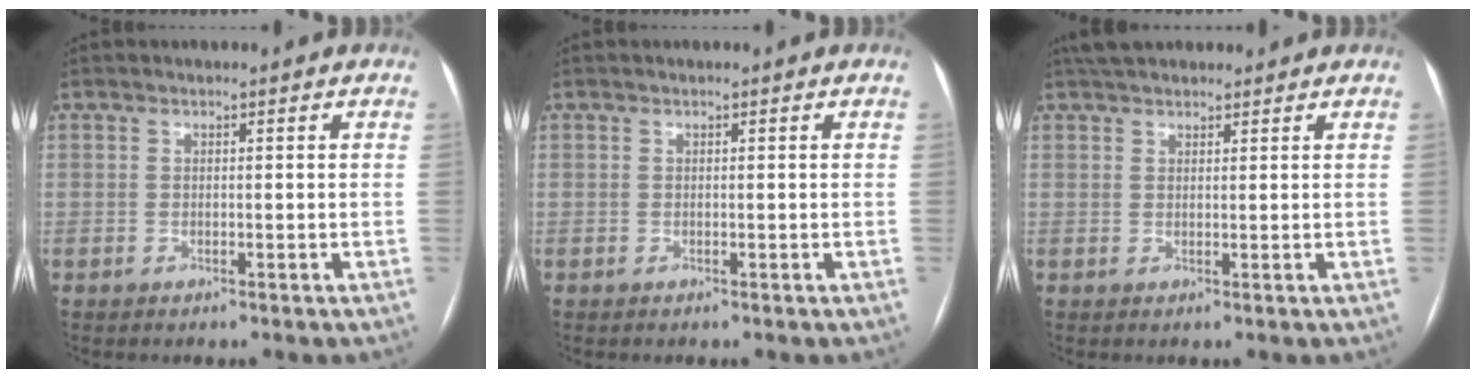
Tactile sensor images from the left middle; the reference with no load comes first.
{"total": 0.0}
{"total": 6.2, "force": [5.4, 2.1, 2.4], "torque": [-0.031, 0.037, 0.088]}